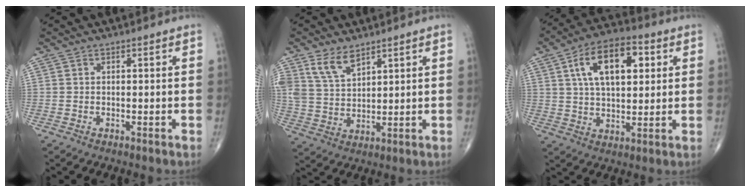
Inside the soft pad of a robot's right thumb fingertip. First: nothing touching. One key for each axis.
{"total": 6.7, "fx": 4.6, "fy": 3.3, "fz": 3.6, "tx": -0.060, "ty": -0.023, "tz": 0.097}
{"total": 15.0, "fx": 4.7, "fy": 7.8, "fz": 11.9, "tx": -0.181, "ty": 0.004, "tz": 0.075}